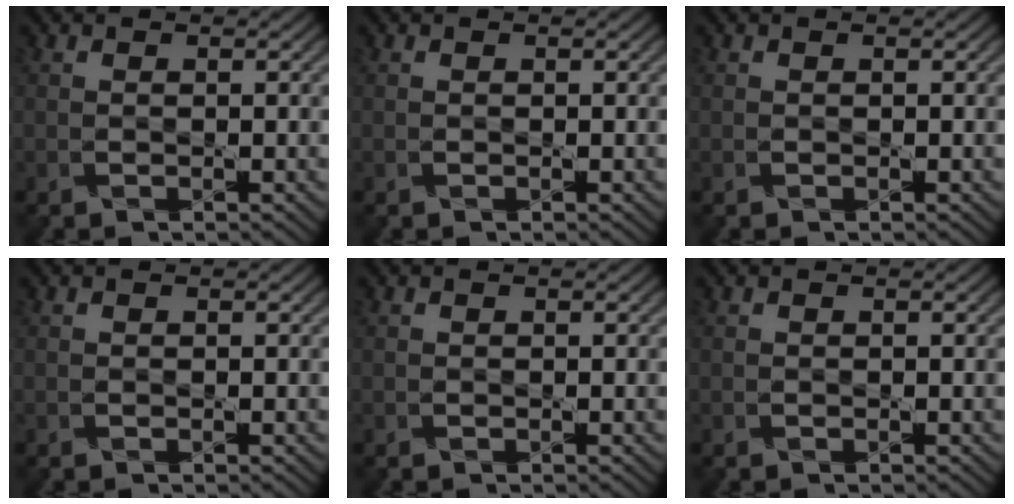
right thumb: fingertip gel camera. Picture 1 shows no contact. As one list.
[{"total": 0.0}, {"total": 0.0}, {"total": 0.0}, {"total": 0.0}, {"total": 0.0}]